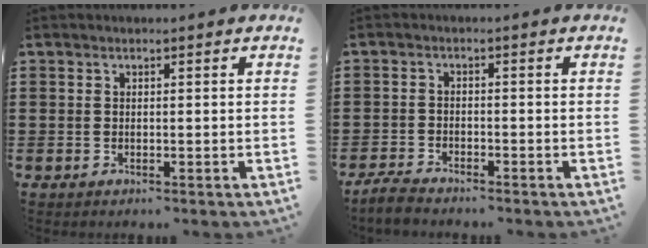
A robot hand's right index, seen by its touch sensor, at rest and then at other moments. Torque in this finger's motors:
{"motor_torque": [-0.73, 0.79, -0.72, -0.21]}